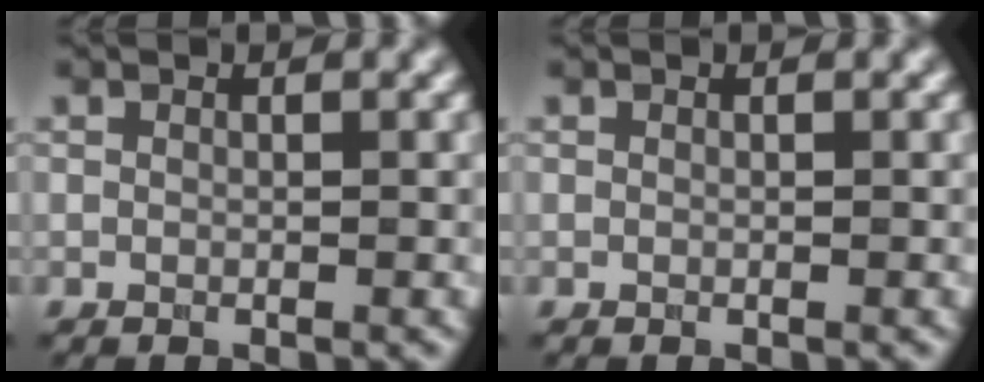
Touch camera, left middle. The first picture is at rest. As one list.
[{"total": 0.0}]